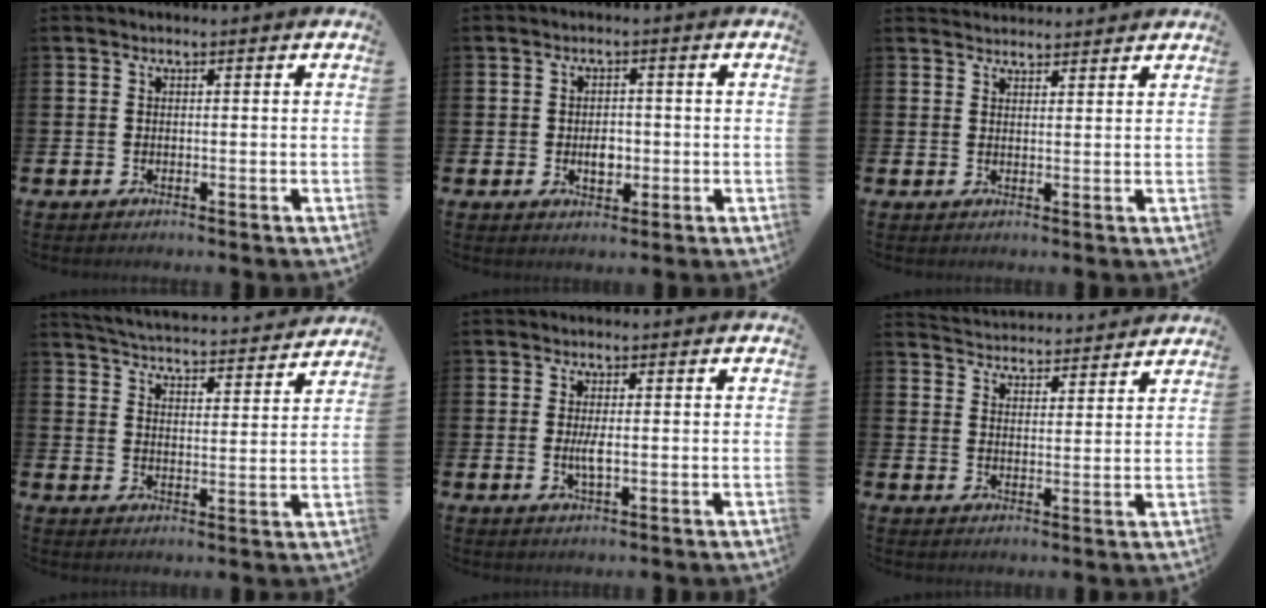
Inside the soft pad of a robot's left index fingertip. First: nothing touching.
{"total": 2.7, "force": [-0.3, 2.0, 1.9], "torque": [-0.015, -0.005, -0.011]}
{"total": 2.5, "force": [2.5, 0.4, -0.1], "torque": [0.009, -0.014, 0.043]}
{"total": 4.9, "force": [4.9, 0.2, 0.5], "torque": [-0.023, -0.046, 0.081]}
{"total": 2.2, "force": [0.0, 0.5, 2.2], "torque": [-0.034, -0.006, -0.002]}
{"total": 4.3, "force": [4.2, 0.3, -0.4], "torque": [-0.001, -0.034, 0.074]}